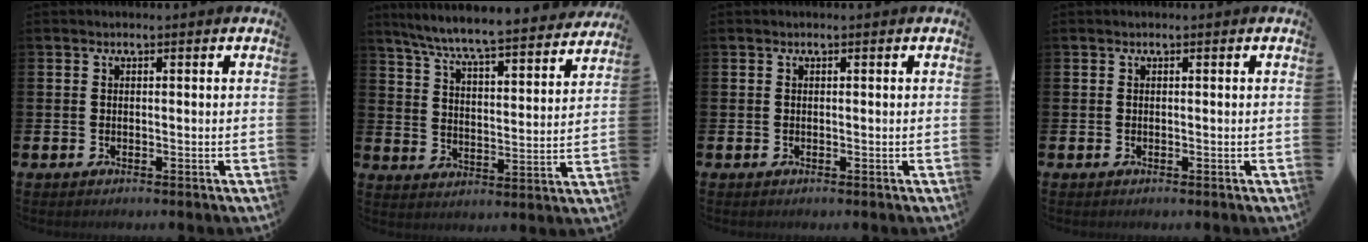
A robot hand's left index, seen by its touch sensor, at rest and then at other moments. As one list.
[{"total": 7.3, "force": [6.8, 0.1, 2.6], "torque": [-0.081, -0.055, 0.115]}, {"total": 0.0}, {"total": 0.0}]